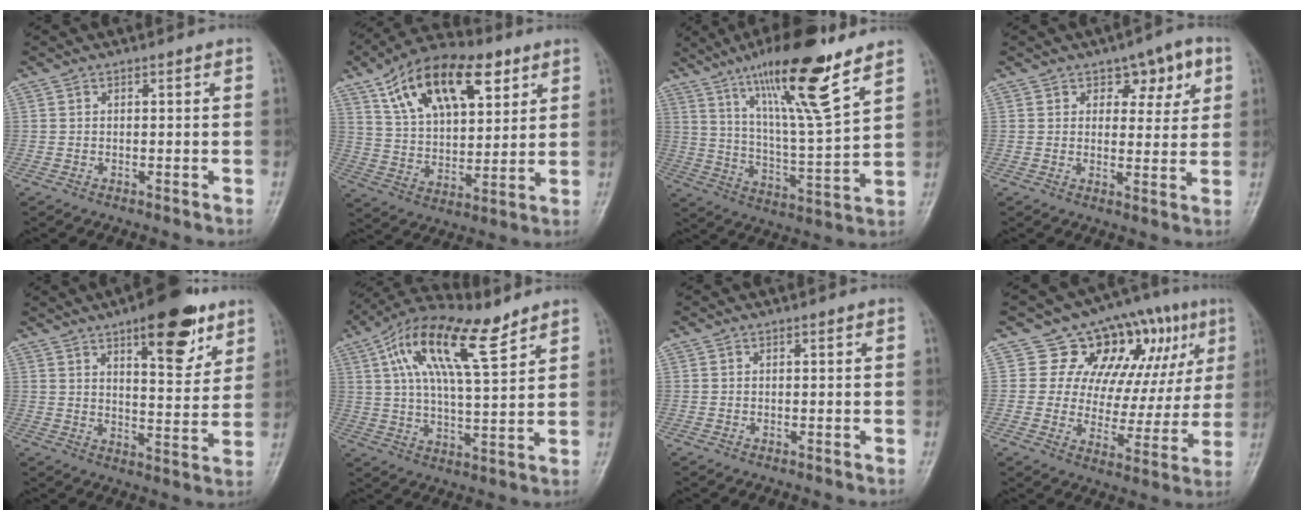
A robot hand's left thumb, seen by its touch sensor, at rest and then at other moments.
{"total": 20.3, "force": [10.1, 10.4, 14.2], "torque": [-0.204, -0.021, 0.177]}
{"total": 18.8, "force": [12.1, 2.6, 14.1], "torque": [-0.229, -0.060, 0.211]}
{"total": 7.3, "force": [3.5, 4.3, 4.8], "torque": [-0.026, -0.014, 0.045]}
{"total": 14.4, "force": [8.4, 5.3, 10.4], "torque": [-0.111, -0.043, 0.120]}
{"total": 16.6, "force": [8.6, 5.9, 12.9], "torque": [-0.218, -0.010, 0.151]}
{"total": 0.0}
{"total": 17.4, "force": [7.8, 11.1, 11.0], "torque": [-0.076, -0.009, 0.114]}